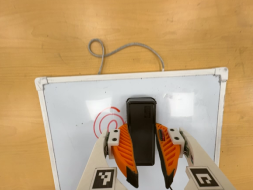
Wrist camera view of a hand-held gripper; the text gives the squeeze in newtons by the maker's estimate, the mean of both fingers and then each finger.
{"total": 13.8, "left": 13.7, "right": 13.9}